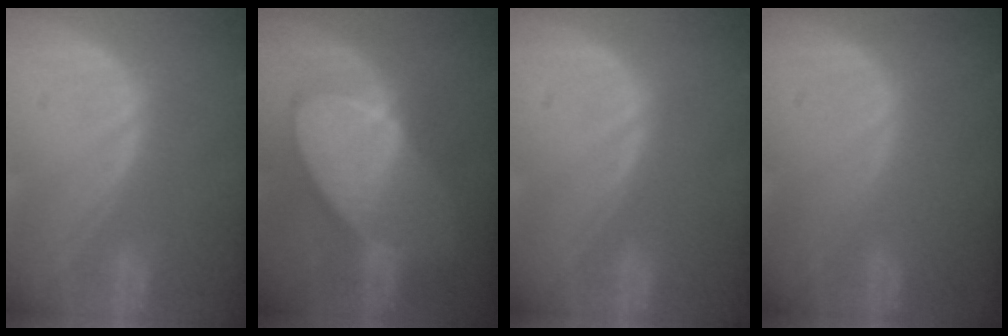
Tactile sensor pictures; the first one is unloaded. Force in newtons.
{"total": 8.9, "press": 8.0, "slide": 3.8}
{"total": 0.0}
{"total": 0.0}